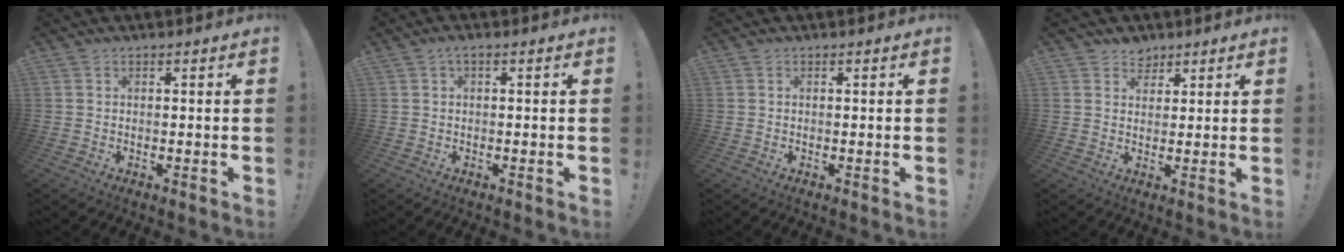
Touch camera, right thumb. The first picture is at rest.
{"total": 1.2, "force": [0.0, 0.2, 1.2], "torque": [-0.026, 0.004, 0.000]}
{"total": 0.0}
{"total": 3.7, "force": [2.8, 2.4, 0.3], "torque": [0.006, -0.020, 0.051]}